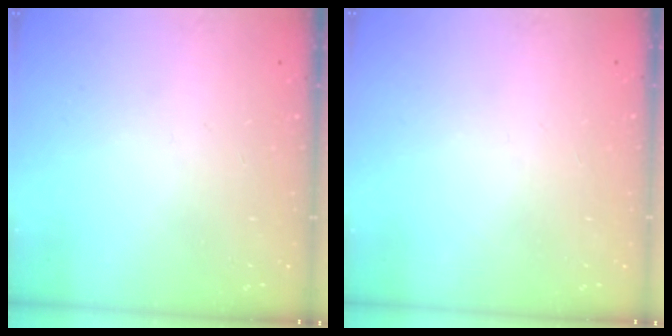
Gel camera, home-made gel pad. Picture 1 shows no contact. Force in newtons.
{"total": 1.6, "press": 1.6, "slide": 0.0}